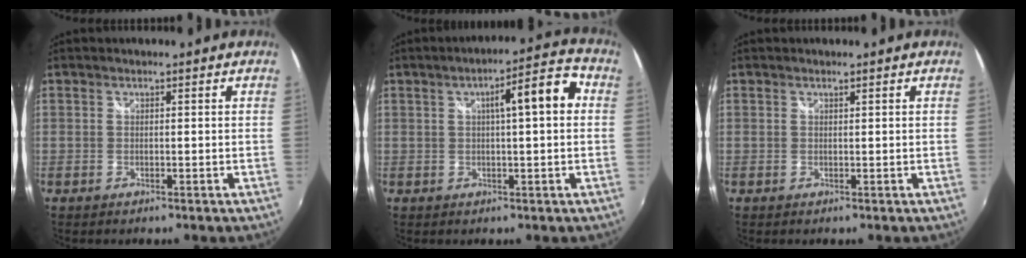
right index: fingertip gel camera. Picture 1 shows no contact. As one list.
[{"total": 8.3, "force": [1.5, 1.4, 8.0], "torque": [-0.111, 0.027, 0.030]}, {"total": 0.0}]